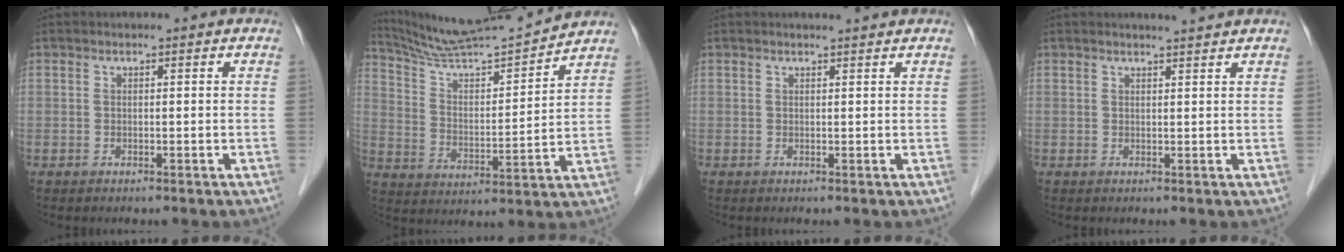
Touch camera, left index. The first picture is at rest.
{"total": 14.2, "force": [13.7, -1.4, 3.2], "torque": [-0.073, -0.007, 0.240]}
{"total": 1.8, "force": [1.7, -0.4, 0.5], "torque": [-0.011, 0.001, 0.024]}
{"total": 2.1, "force": [2.0, -0.6, 0.6], "torque": [-0.011, -0.003, 0.029]}